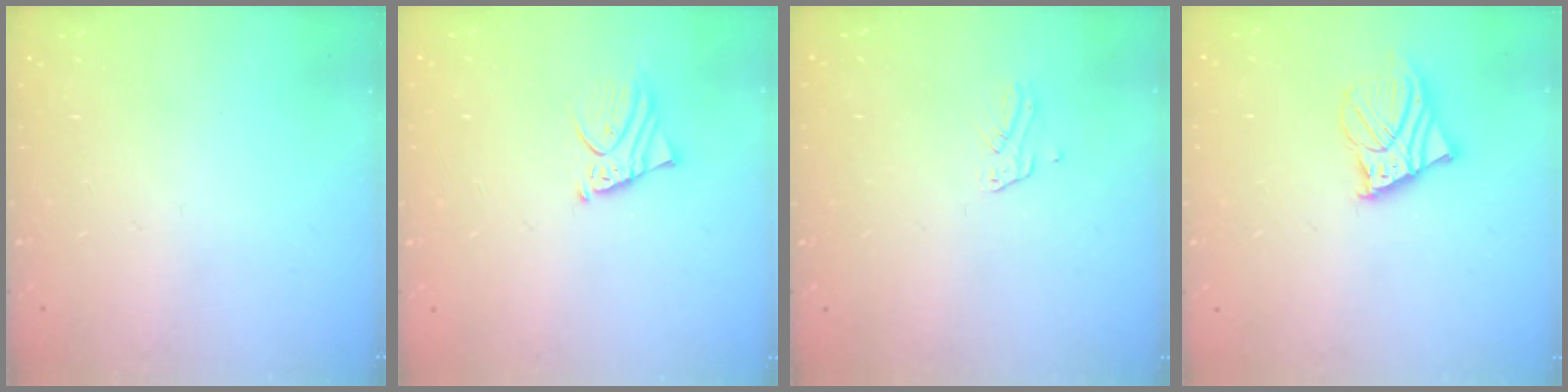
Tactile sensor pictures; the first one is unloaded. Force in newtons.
{"total": 2.9, "press": 2.8, "slide": 0.3}
{"total": 1.4, "press": 1.4, "slide": 0.1}
{"total": 9.9, "press": 9.8, "slide": 1.3}